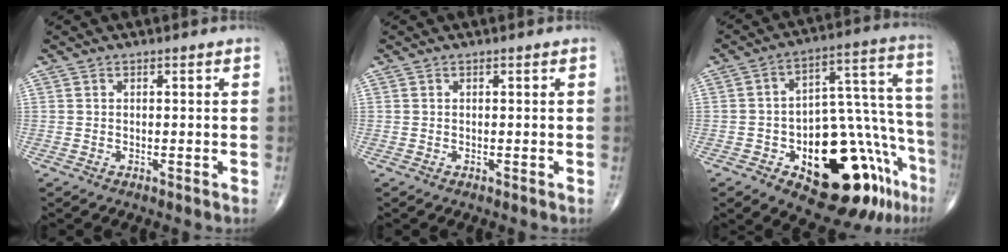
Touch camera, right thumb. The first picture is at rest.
{"total": 0.0}
{"total": 24.6, "force": [-11.6, 10.6, 18.9], "torque": [-0.189, 0.094, -0.153]}